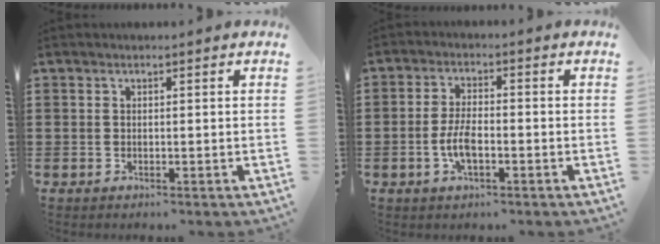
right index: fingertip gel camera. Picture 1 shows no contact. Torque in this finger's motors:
{"motor_torque": [2.14, 0.00, 0.26, 0.13]}